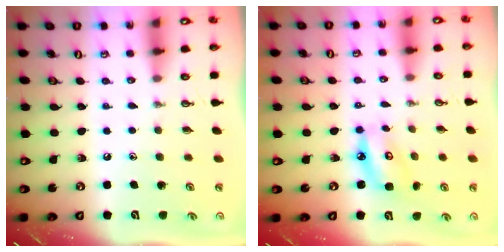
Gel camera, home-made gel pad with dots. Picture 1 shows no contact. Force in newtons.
{"total": 7.0, "press": 7.0, "slide": 0.5}